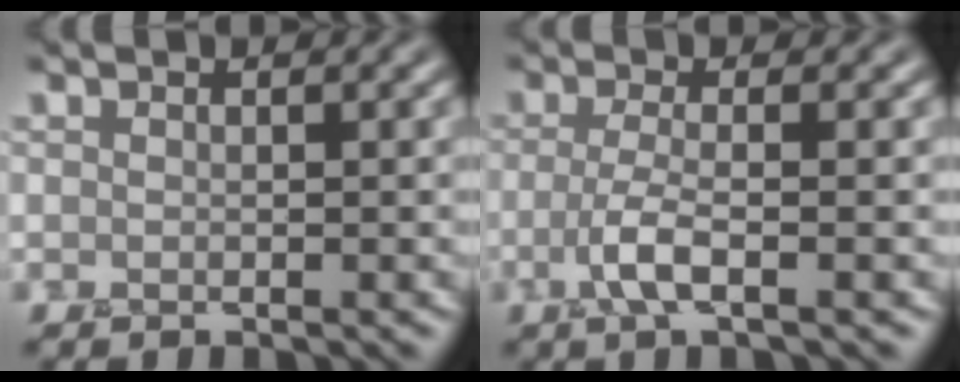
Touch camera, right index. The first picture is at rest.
{"total": 2.7, "force": [-0.9, 0.6, 2.4], "torque": [-0.057, 0.002, -0.021]}